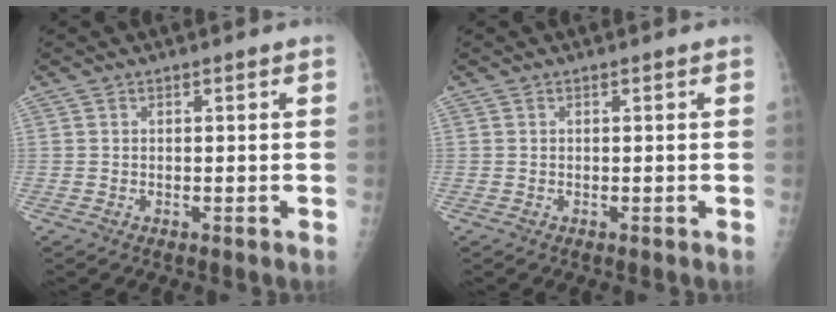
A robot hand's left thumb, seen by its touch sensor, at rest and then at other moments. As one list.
[{"total": 0.0}]